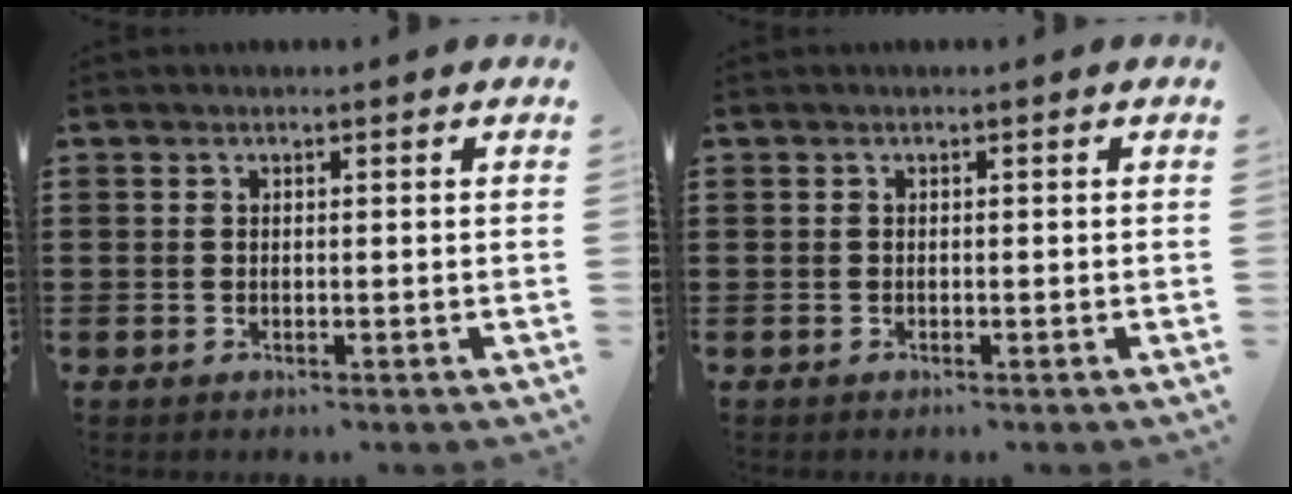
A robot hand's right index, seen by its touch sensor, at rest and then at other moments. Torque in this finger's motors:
{"motor_torque": [-0.63, 0.85, -1.05, -0.21]}